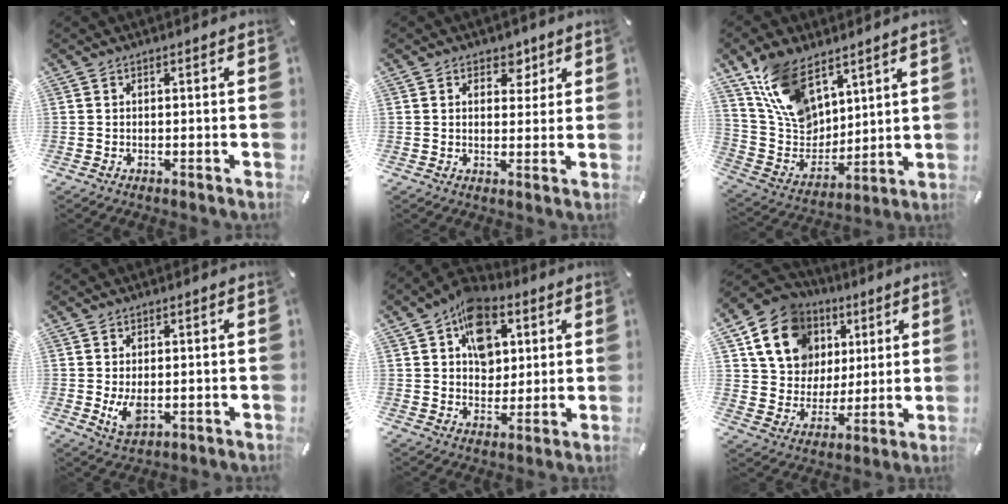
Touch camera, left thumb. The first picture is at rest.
{"total": 4.8, "force": [2.4, 3.6, 2.1], "torque": [-0.002, -0.011, 0.032]}
{"total": 16.2, "force": [10.3, 10.0, 7.4], "torque": [-0.158, -0.050, 0.204]}
{"total": 5.0, "force": [-0.4, 3.0, 4.0], "torque": [-0.081, -0.012, -0.011]}
{"total": 11.9, "force": [5.0, 8.9, 6.0], "torque": [-0.086, -0.021, 0.091]}
{"total": 16.3, "force": [7.1, 13.5, 5.9], "torque": [-0.108, -0.025, 0.140]}